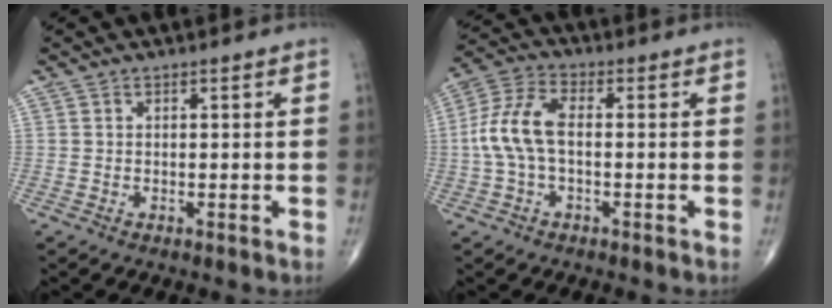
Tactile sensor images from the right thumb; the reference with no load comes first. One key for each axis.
{"total": 9.3, "fx": -0.4, "fy": 4.8, "fz": 8.0, "tx": -0.181, "ty": 0.029, "tz": -0.014}